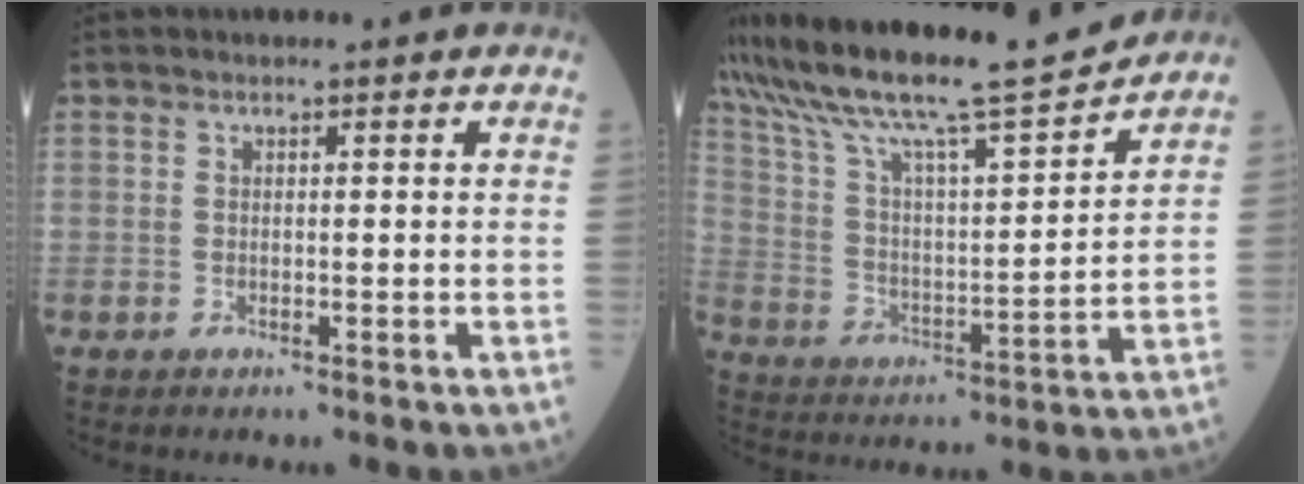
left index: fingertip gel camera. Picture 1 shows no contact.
{"total": 19.3, "force": [17.2, 0.4, 8.7], "torque": [-0.167, -0.005, 0.287]}